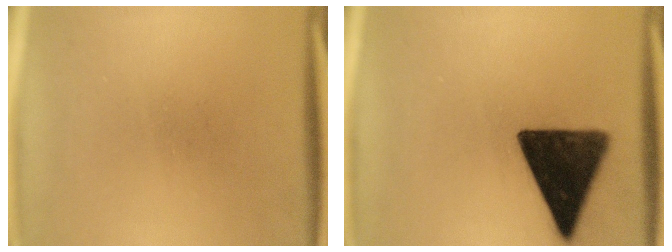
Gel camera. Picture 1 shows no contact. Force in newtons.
{"total": 14.8}